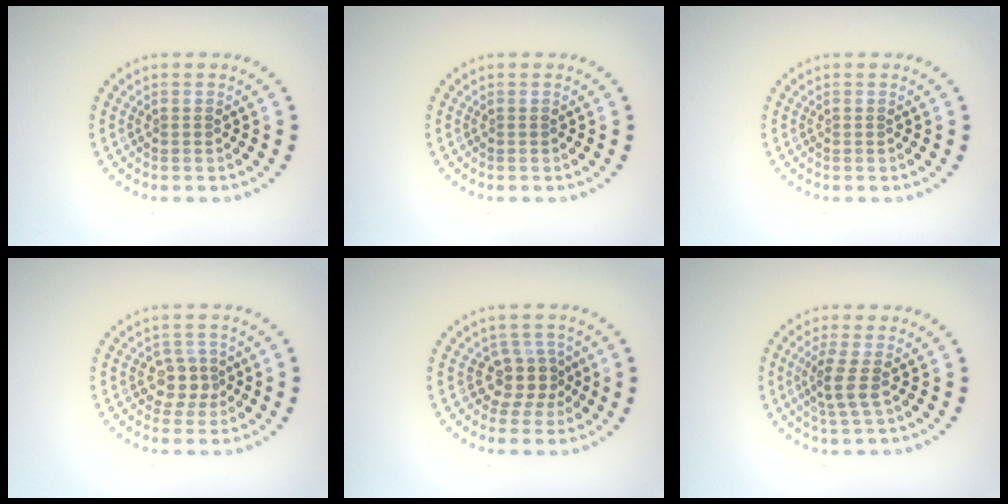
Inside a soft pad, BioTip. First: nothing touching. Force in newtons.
{"total": 0.0}
{"total": 0.0}
{"total": 2.4, "press": 2.1, "slide": 1.0}
{"total": 2.9, "press": 2.3, "slide": 1.8}
{"total": 2.5, "press": 2.0, "slide": 1.6}